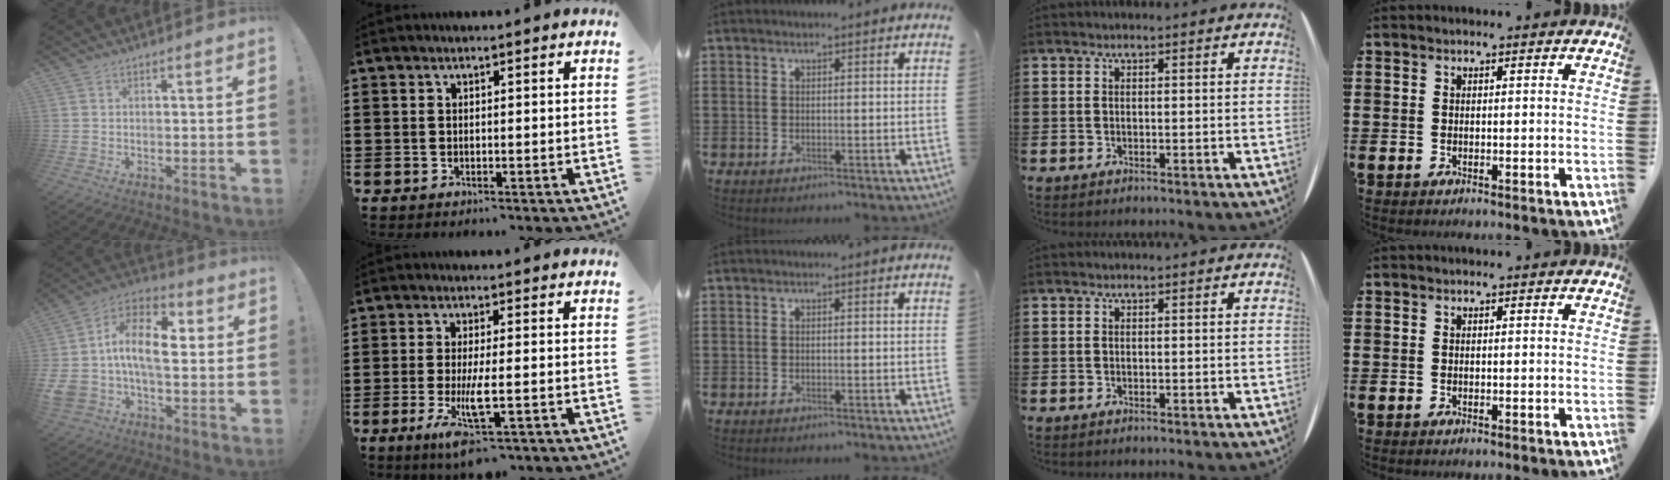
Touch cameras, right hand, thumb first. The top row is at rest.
{"thumb": {"total": 16.3, "force": [0.5, 10.3, 12.7], "torque": [-0.235, 0.015, 0.011]}, "index": {"total": 6.3, "force": [-2.6, 1.1, 5.6], "torque": [-0.128, -0.021, -0.051]}}